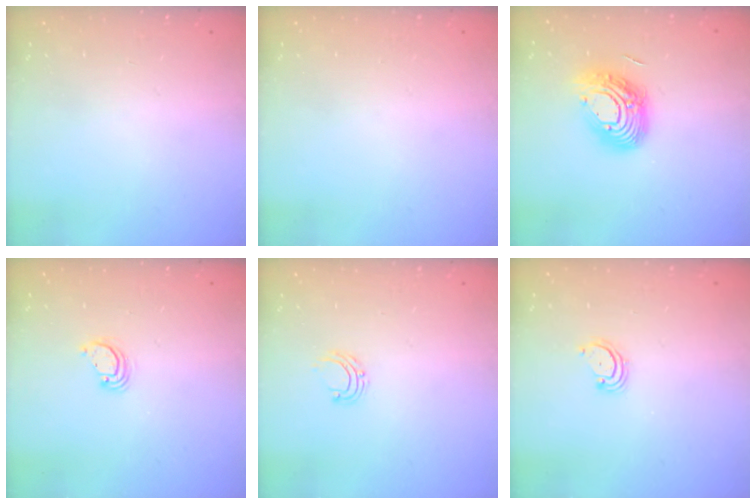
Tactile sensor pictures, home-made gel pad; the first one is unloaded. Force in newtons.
{"total": 0.0}
{"total": 14.8, "press": 14.7, "slide": 1.0}
{"total": 3.2, "press": 3.2, "slide": 0.2}
{"total": 6.5, "press": 6.5, "slide": 0.4}
{"total": 2.5, "press": 2.5, "slide": 0.3}